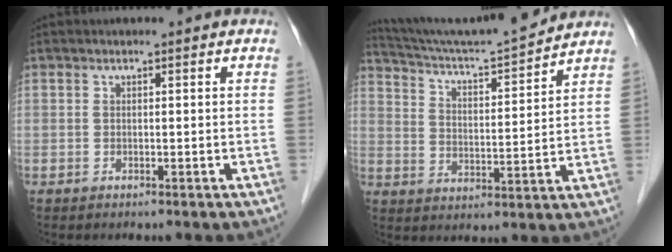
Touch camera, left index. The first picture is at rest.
{"total": 14.9, "force": [14.2, -0.4, 4.7], "torque": [-0.092, 0.001, 0.228]}